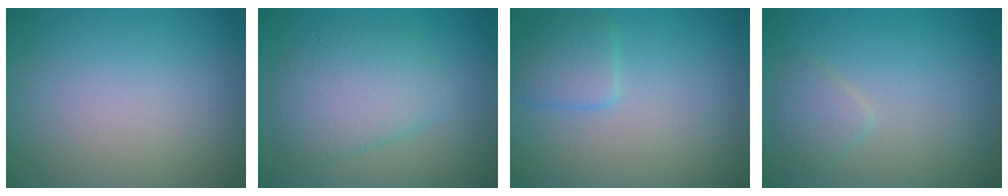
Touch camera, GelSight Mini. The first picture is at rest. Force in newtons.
{"total": 4.5, "press": 4.5, "slide": 0.1}
{"total": 2.2, "press": 2.2, "slide": 0.1}
{"total": 1.6, "press": 1.6, "slide": 0.1}